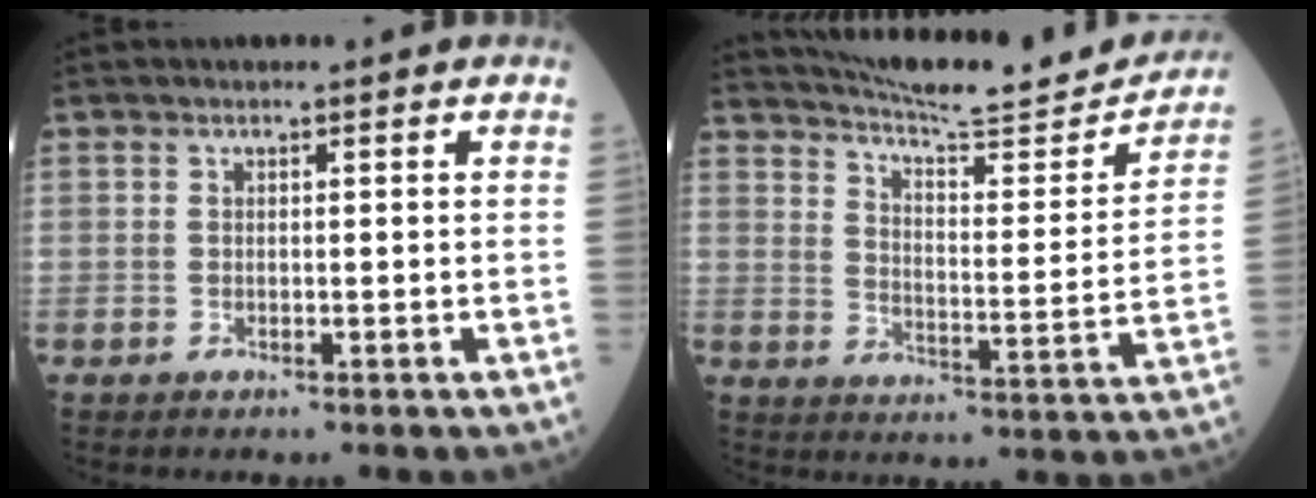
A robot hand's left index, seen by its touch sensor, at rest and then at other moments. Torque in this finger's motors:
{"motor_torque": [-0.03, -0.24, 0.00, 0.01]}